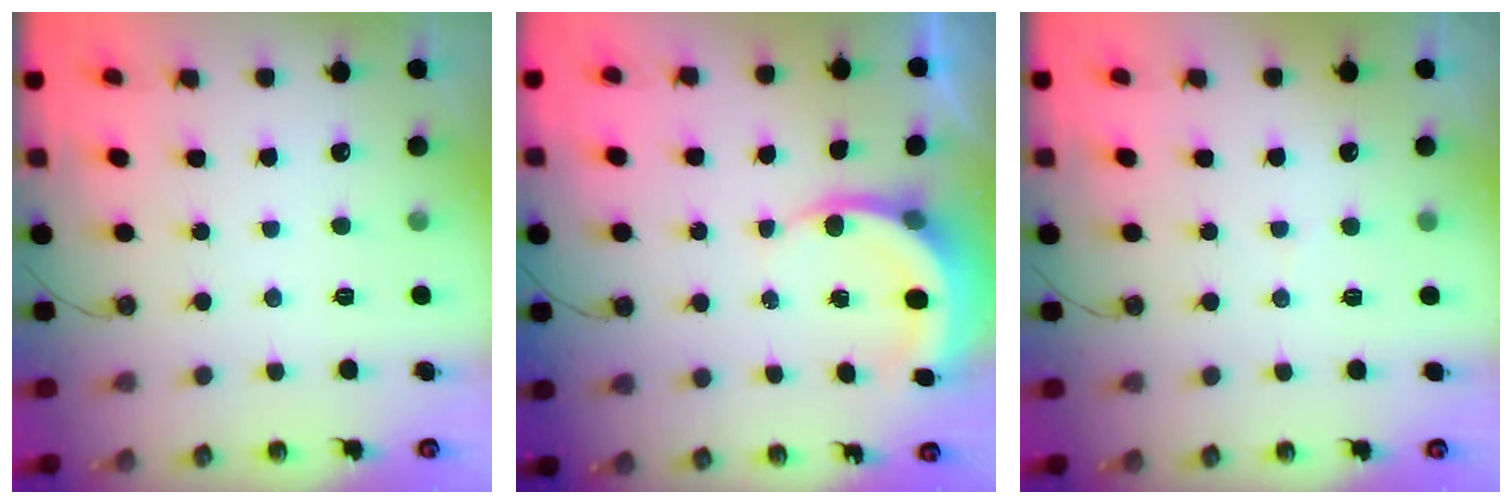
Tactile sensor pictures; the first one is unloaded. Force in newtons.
{"total": 4.8, "press": 4.7, "slide": 0.6}
{"total": 3.9, "press": 3.9, "slide": 0.4}